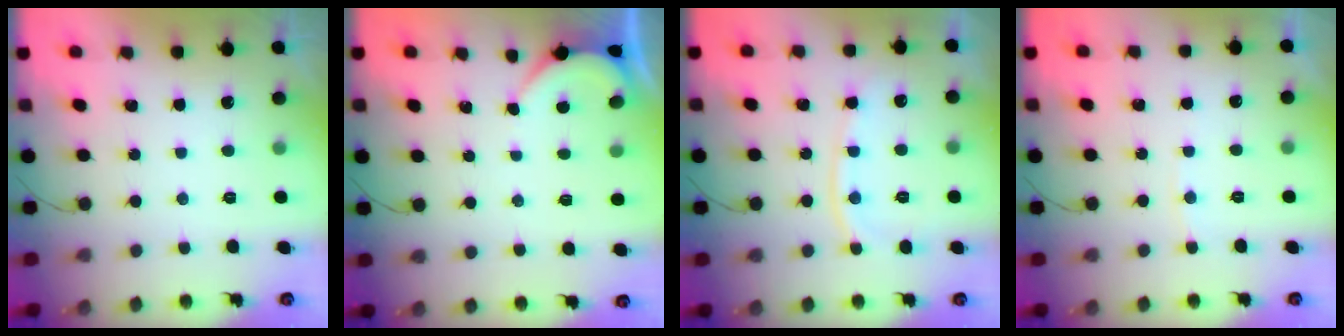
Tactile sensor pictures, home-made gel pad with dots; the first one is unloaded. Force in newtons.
{"total": 1.4, "press": 1.4, "slide": 0.2}
{"total": 10.8, "press": 10.7, "slide": 1.4}
{"total": 2.9, "press": 2.9, "slide": 0.3}